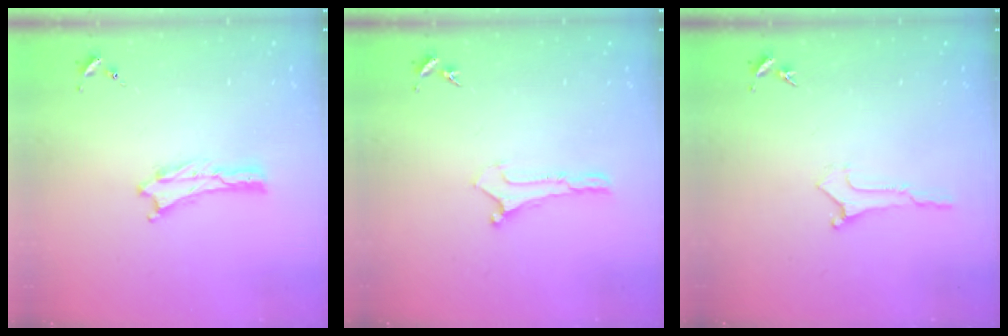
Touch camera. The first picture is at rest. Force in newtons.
{"total": 0.0}
{"total": 0.0}